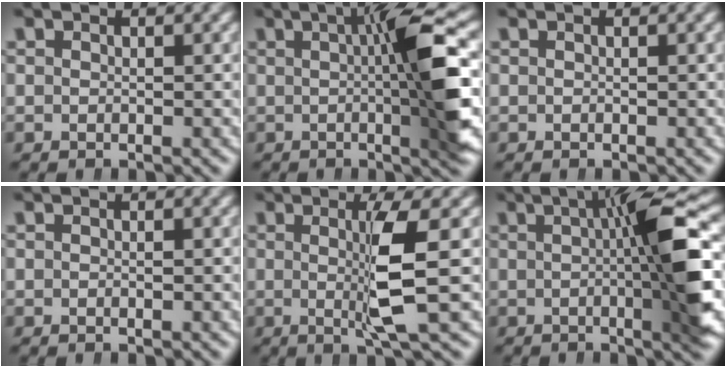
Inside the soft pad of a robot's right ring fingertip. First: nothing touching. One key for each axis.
{"total": 8.5, "fx": 0.4, "fy": 0.8, "fz": 8.5, "tx": -0.126, "ty": 0.010, "tz": 0.005}
{"total": 0.0}
{"total": 0.0}
{"total": 4.6, "fx": 0.2, "fy": -0.6, "fz": 4.6, "tx": -0.081, "ty": -0.009, "tz": 0.011}
{"total": 9.6, "fx": 0.4, "fy": 1.1, "fz": 9.5, "tx": -0.140, "ty": 0.013, "tz": 0.003}